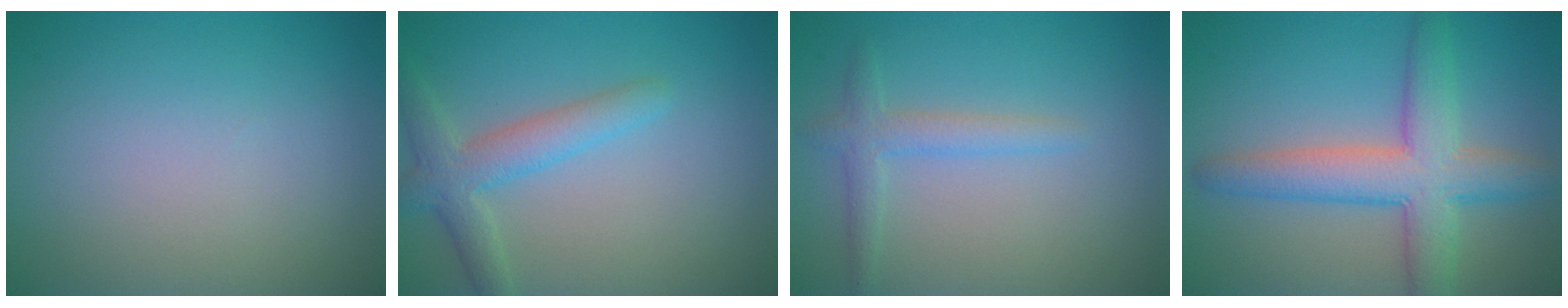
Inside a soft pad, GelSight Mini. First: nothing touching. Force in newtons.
{"total": 3.6, "press": 3.6, "slide": 0.0}
{"total": 2.1, "press": 2.1, "slide": 0.2}
{"total": 6.5, "press": 6.5, "slide": 0.3}